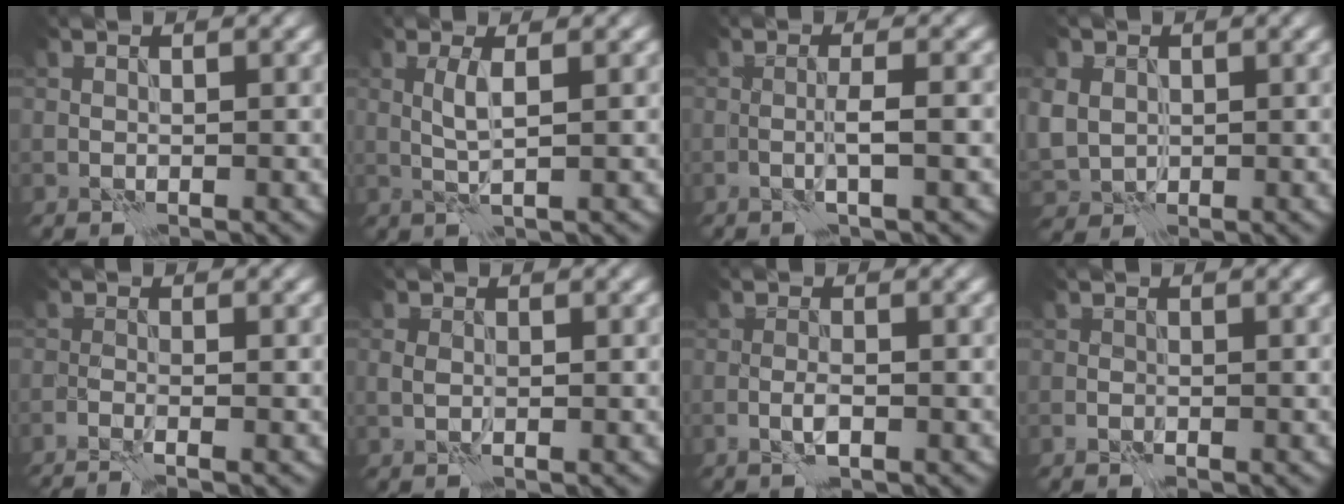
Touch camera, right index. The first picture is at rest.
{"total": 2.1, "force": [0.4, 0.2, 2.0], "torque": [-0.045, 0.005, 0.007]}
{"total": 2.0, "force": [-0.4, 0.1, 1.9], "torque": [-0.036, 0.003, -0.011]}
{"total": 4.2, "force": [0.8, 3.7, 1.9], "torque": [-0.060, 0.007, 0.014]}
{"total": 2.5, "force": [-1.8, 0.4, 1.6], "torque": [-0.026, 0.003, -0.035]}
{"total": 1.2, "force": [0.0, 0.8, 0.9], "torque": [-0.020, 0.001, 0.000]}
{"total": 1.6, "force": [-0.7, 0.4, 1.4], "torque": [-0.028, 0.002, -0.017]}
{"total": 0.5, "force": [-0.3, 0.4, 0.2], "torque": [-0.001, 0.000, -0.007]}